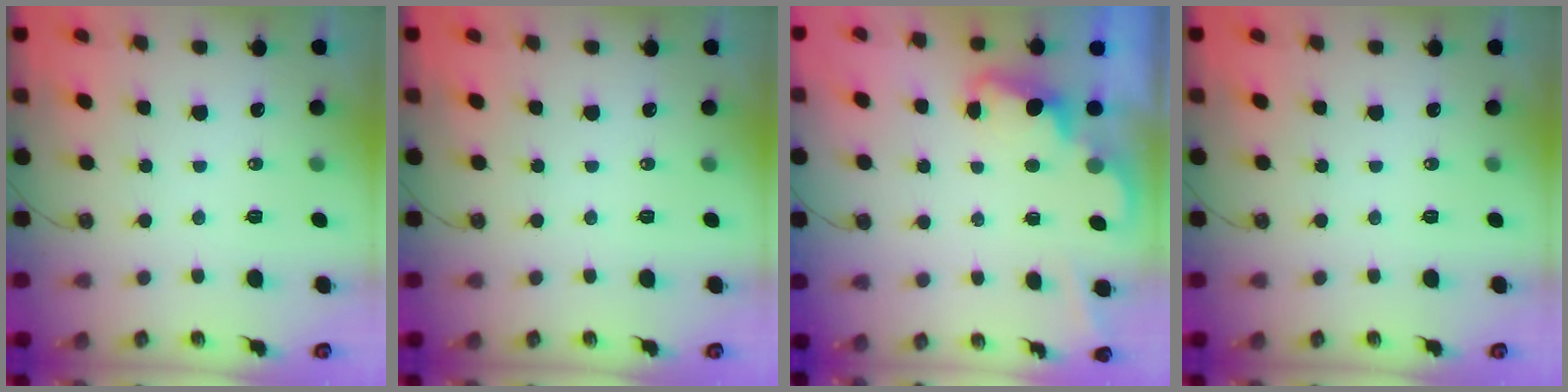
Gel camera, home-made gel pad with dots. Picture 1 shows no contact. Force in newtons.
{"total": 0.0}
{"total": 2.5, "press": 2.4, "slide": 0.5}
{"total": 0.0}